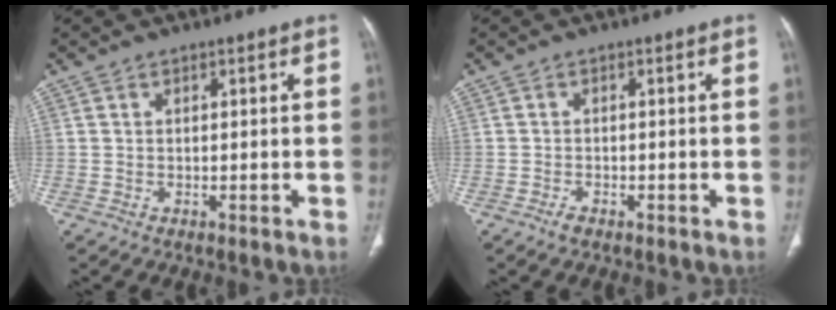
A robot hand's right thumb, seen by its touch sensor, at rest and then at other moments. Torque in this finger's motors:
{"motor_torque": [-0.20, 0.05, 0.37, -0.02, 0.05]}